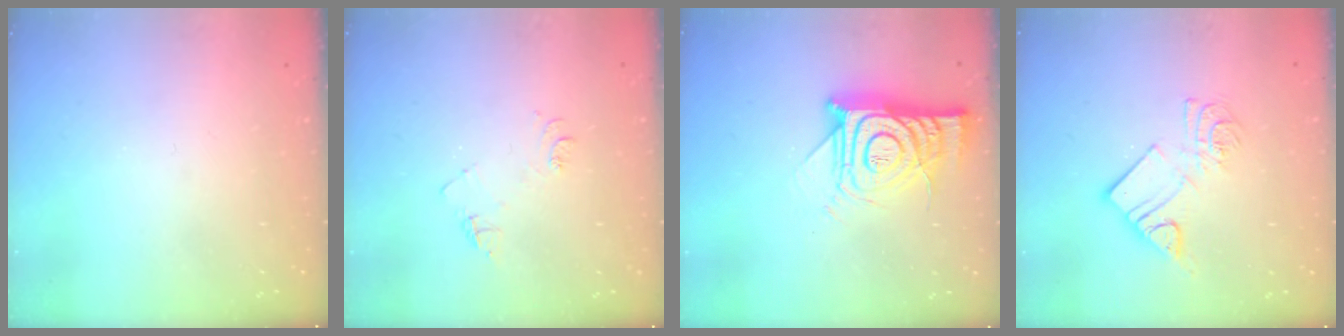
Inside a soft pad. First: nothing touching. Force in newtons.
{"total": 5.9, "press": 5.9, "slide": 0.6}
{"total": 15.3, "press": 15.2, "slide": 1.4}
{"total": 11.2, "press": 11.2, "slide": 0.9}